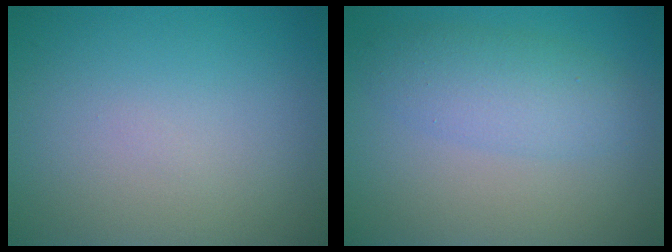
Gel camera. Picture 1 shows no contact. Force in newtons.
{"total": 3.7, "press": 3.7, "slide": 0.1}